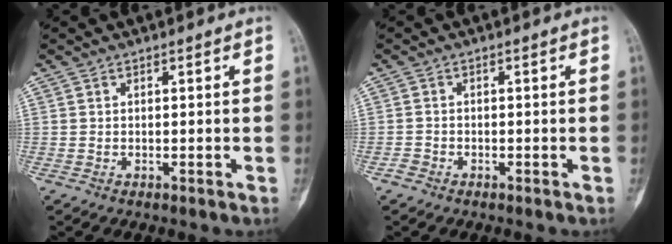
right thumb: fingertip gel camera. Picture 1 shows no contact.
{"total": 1.2, "force": [-0.9, 0.8, 0.2], "torque": [-0.002, 0.003, -0.021]}